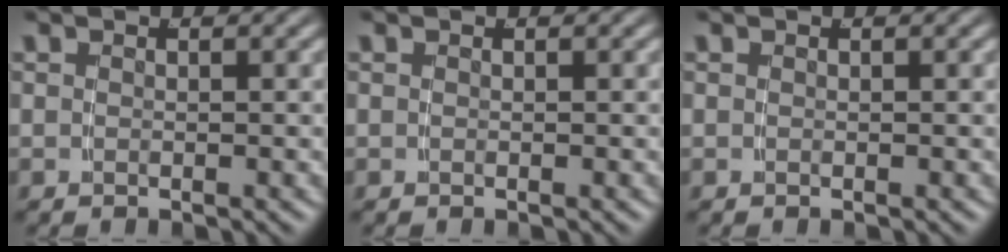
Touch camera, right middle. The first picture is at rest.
{"total": 0.0}
{"total": 0.0}